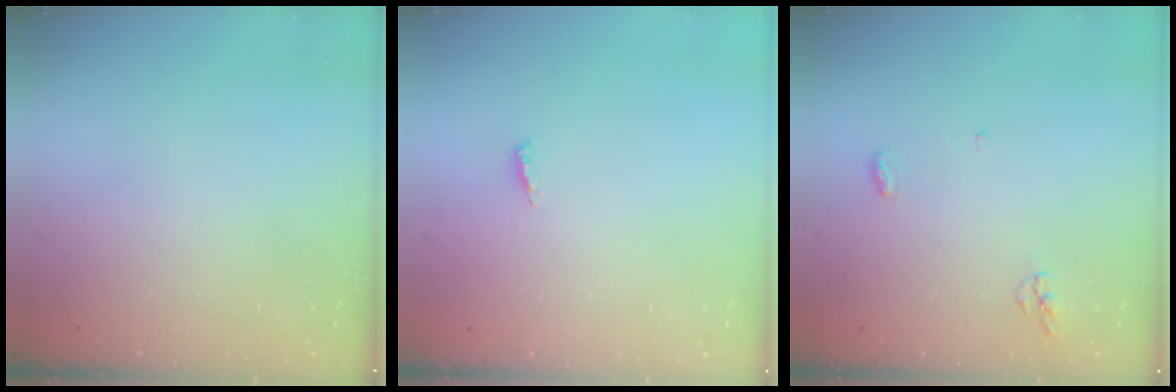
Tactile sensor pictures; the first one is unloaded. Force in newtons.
{"total": 3.9, "press": 3.9, "slide": 0.4}
{"total": 4.2, "press": 4.1, "slide": 0.9}